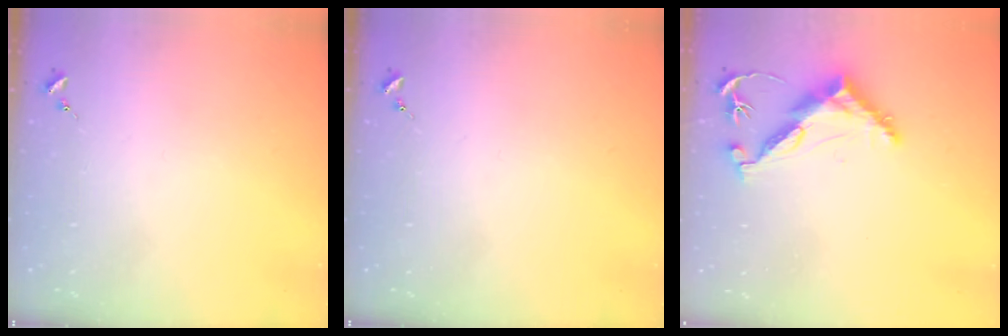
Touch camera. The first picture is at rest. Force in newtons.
{"total": 0.0}
{"total": 11.7, "press": 11.7, "slide": 1.0}